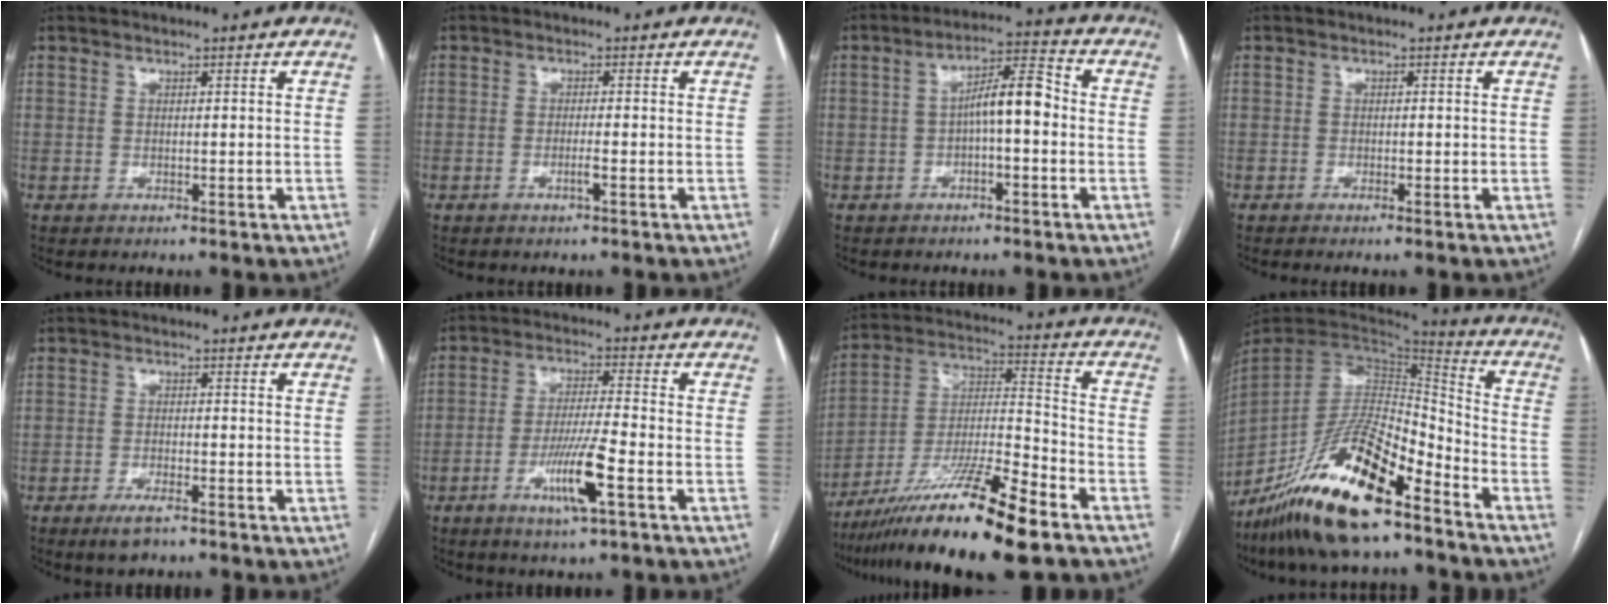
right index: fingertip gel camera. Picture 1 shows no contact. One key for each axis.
{"total": 1.5, "fx": -0.7, "fy": -0.1, "fz": 1.3, "tx": -0.027, "ty": -0.001, "tz": -0.013}
{"total": 7.1, "fx": -0.6, "fy": 1.8, "fz": 6.9, "tx": -0.115, "ty": 0.030, "tz": -0.011}
{"total": 0.8, "fx": -0.4, "fy": 0.0, "fz": 0.6, "tx": -0.012, "ty": 0.000, "tz": -0.008}
{"total": 3.5, "fx": -2.4, "fy": 0.9, "fz": 2.4, "tx": -0.048, "ty": -0.003, "tz": -0.042}
{"total": 8.6, "fx": -3.7, "fy": 0.1, "fz": 7.8, "tx": -0.150, "ty": -0.011, "tz": -0.068}
{"total": 19.0, "fx": -13.1, "fy": 0.8, "fz": 13.8, "tx": -0.260, "ty": -0.027, "tz": -0.231}
{"total": 19.7, "fx": -13.8, "fy": 4.1, "fz": 13.4, "tx": -0.279, "ty": -0.019, "tz": -0.254}